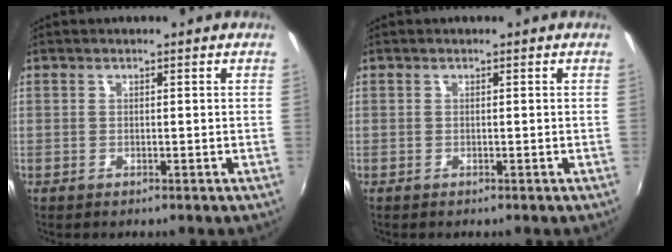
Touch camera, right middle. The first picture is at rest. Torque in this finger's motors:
{"motor_torque": [-0.26, 0.09, -0.04, -0.01]}